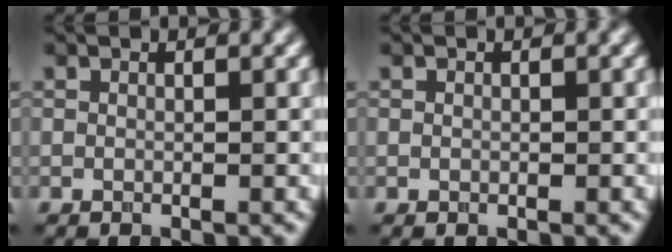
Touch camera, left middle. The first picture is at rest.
{"total": 0.0}